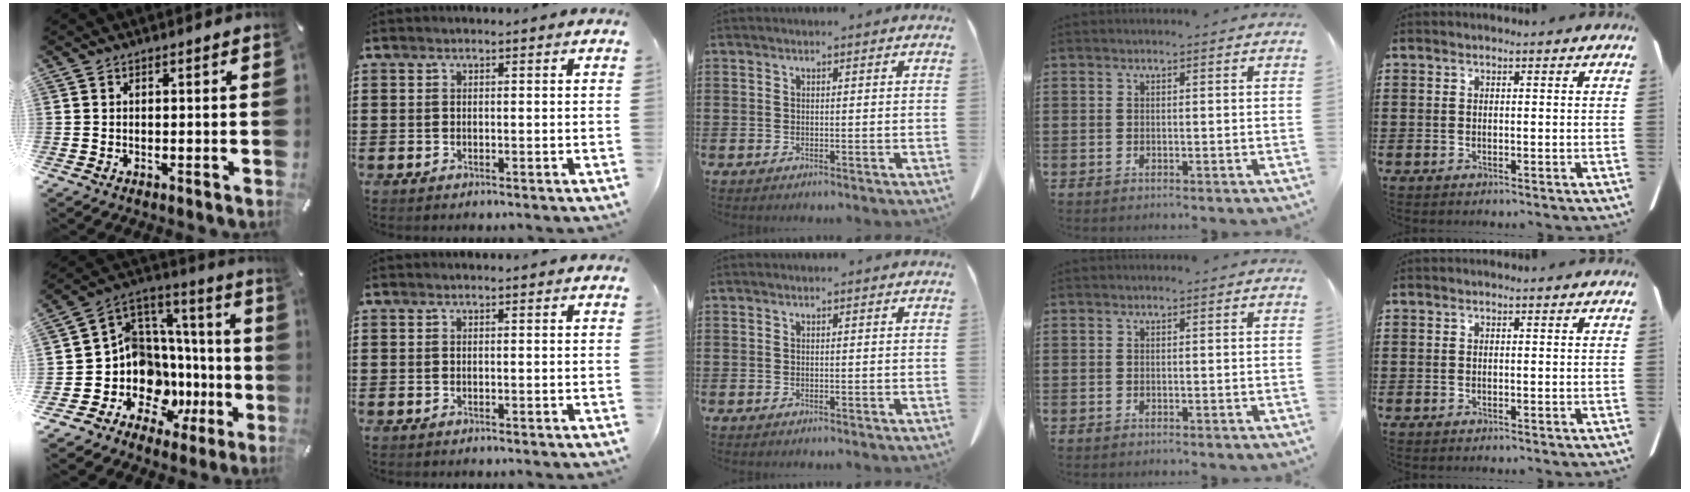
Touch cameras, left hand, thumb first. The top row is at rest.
{"thumb": {"total": 12.3, "force": [-4.4, 10.7, 4.3], "torque": [-0.095, -0.044, -0.061]}}